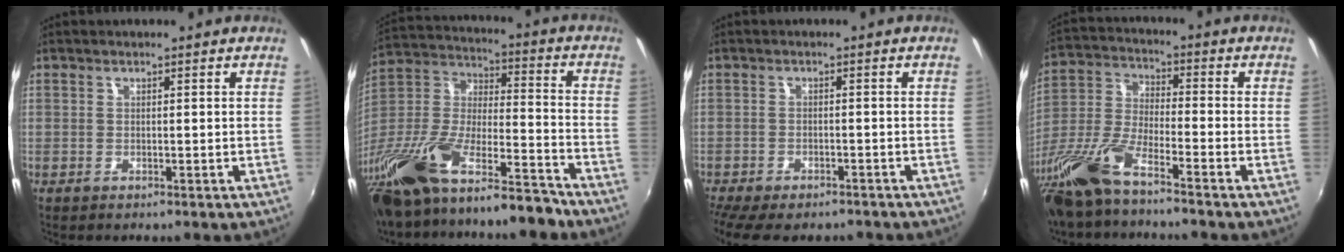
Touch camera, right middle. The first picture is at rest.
{"total": 25.5, "force": [-18.5, 6.2, 16.5], "torque": [-0.319, -0.039, -0.319]}
{"total": 9.5, "force": [-7.9, 2.8, 4.5], "torque": [-0.104, -0.036, -0.122]}
{"total": 14.4, "force": [-10.6, 2.2, 9.4], "torque": [-0.216, -0.024, -0.215]}